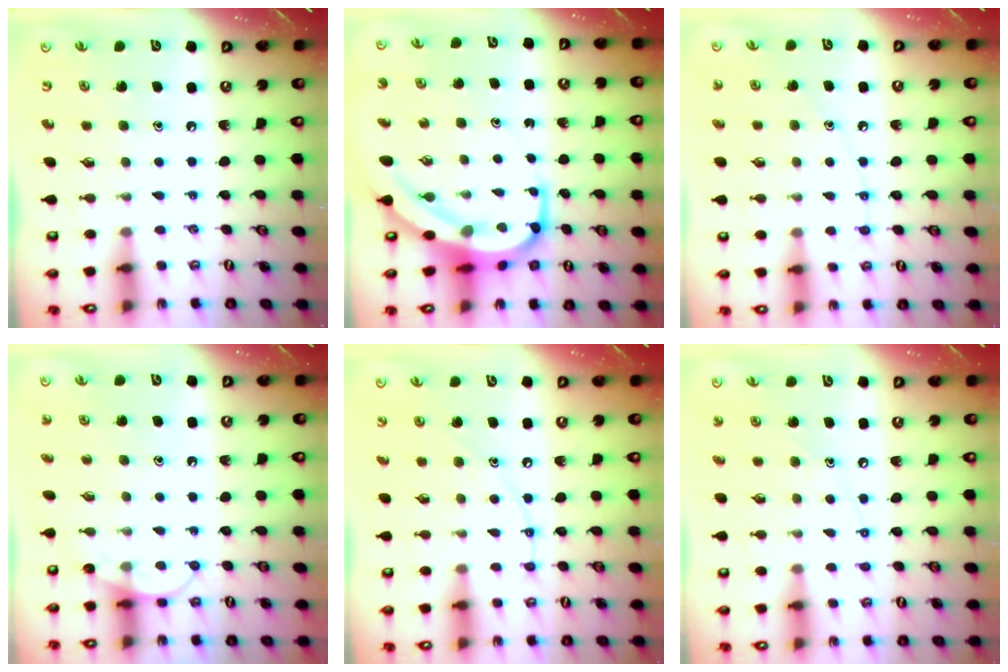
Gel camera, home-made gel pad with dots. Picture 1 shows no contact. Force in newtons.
{"total": 10.9, "press": 10.8, "slide": 1.1}
{"total": 7.9, "press": 7.9, "slide": 0.6}
{"total": 6.4, "press": 6.4, "slide": 0.3}
{"total": 7.7, "press": 7.6, "slide": 0.8}
{"total": 6.2, "press": 6.2, "slide": 0.7}